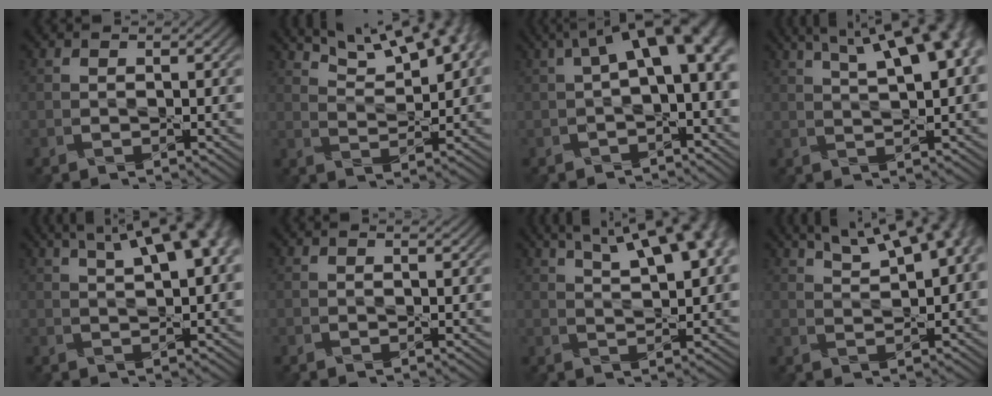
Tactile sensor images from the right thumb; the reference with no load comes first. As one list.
[{"total": 9.7, "force": [6.7, 2.9, 6.3], "torque": [-0.113, 0.010, 0.103]}, {"total": 9.3, "force": [1.4, 4.0, 8.3], "torque": [-0.119, 0.014, 0.022]}, {"total": 12.6, "force": [5.8, 4.6, 10.2], "torque": [-0.145, 0.042, 0.065]}, {"total": 9.3, "force": [4.3, 3.0, 7.7], "torque": [-0.112, 0.025, 0.057]}, {"total": 0.5, "force": [0.5, 0.0, 0.1], "torque": [-0.004, -0.002, 0.008]}, {"total": 11.5, "force": [6.2, 3.7, 8.9], "torque": [-0.140, 0.029, 0.080]}, {"total": 9.2, "force": [4.8, 3.2, 7.1], "torque": [-0.114, 0.024, 0.073]}]